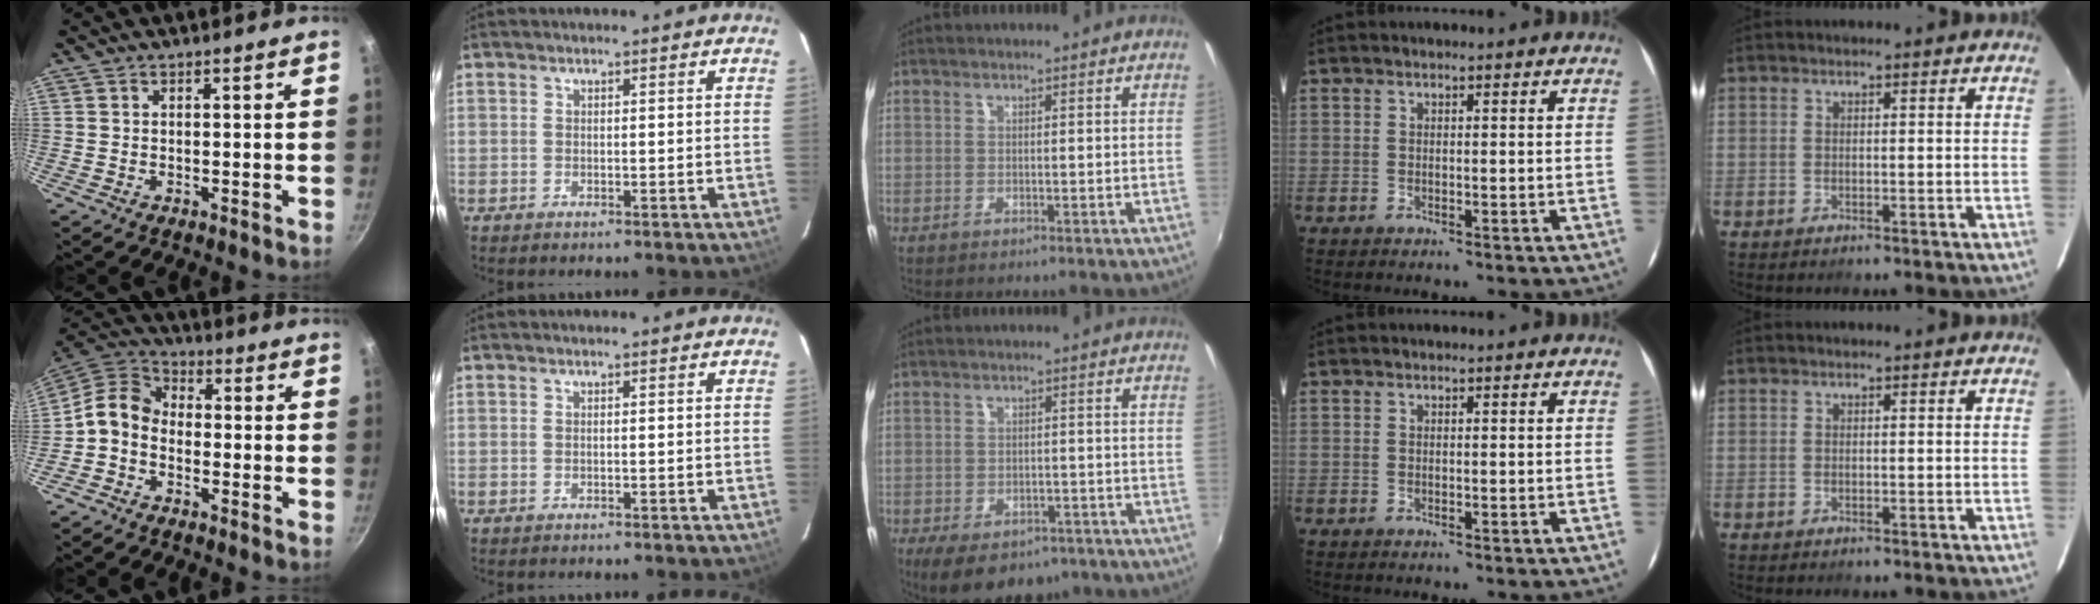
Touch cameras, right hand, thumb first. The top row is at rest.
{"thumb": {"total": 7.9, "force": [-2.4, 5.8, 4.8], "torque": [-0.092, 0.048, -0.070]}, "middle": {"total": 11.4, "force": [-7.5, 6.4, 5.8], "torque": [-0.122, -0.018, -0.101]}}